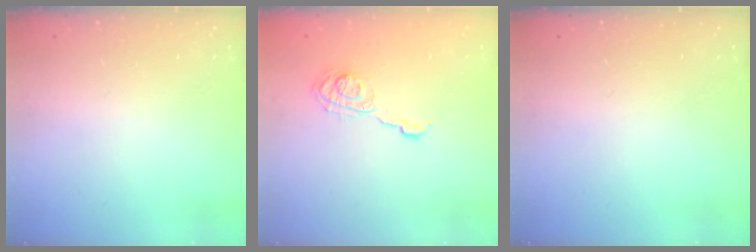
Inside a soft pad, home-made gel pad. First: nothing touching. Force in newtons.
{"total": 9.2, "press": 9.2, "slide": 0.4}
{"total": 0.0}